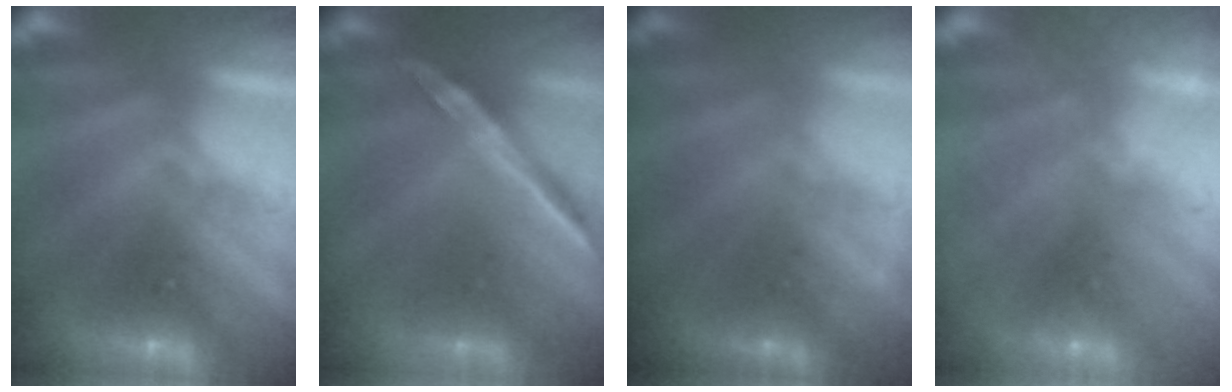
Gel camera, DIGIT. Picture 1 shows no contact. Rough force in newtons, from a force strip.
{"total": 1.7}
{"total": 1.7}
{"total": 2.5}